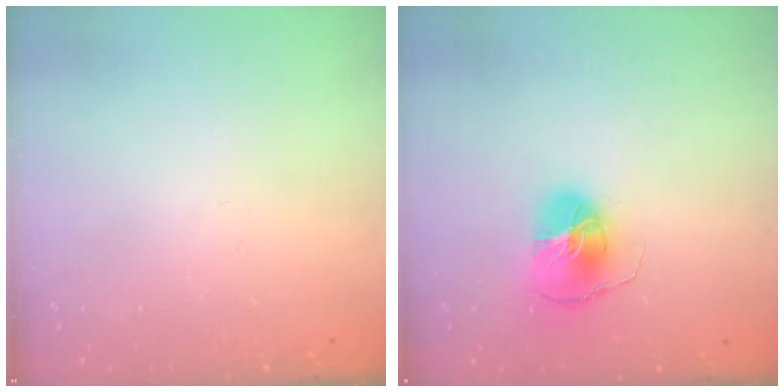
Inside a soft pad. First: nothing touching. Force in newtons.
{"total": 8.7, "press": 8.7, "slide": 0.7}